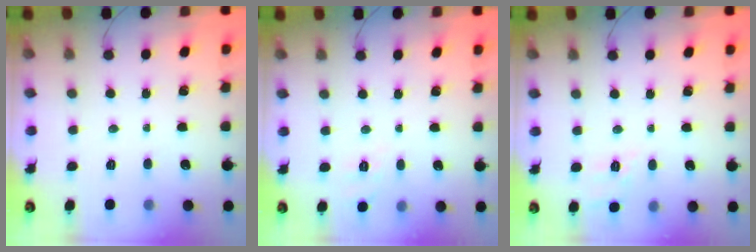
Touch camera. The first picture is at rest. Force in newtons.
{"total": 2.9, "press": 2.4, "slide": 1.7}
{"total": 2.8, "press": 2.2, "slide": 1.7}